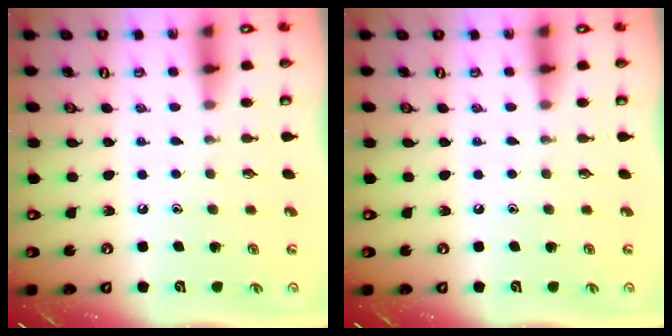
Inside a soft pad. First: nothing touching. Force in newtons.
{"total": 0.0}